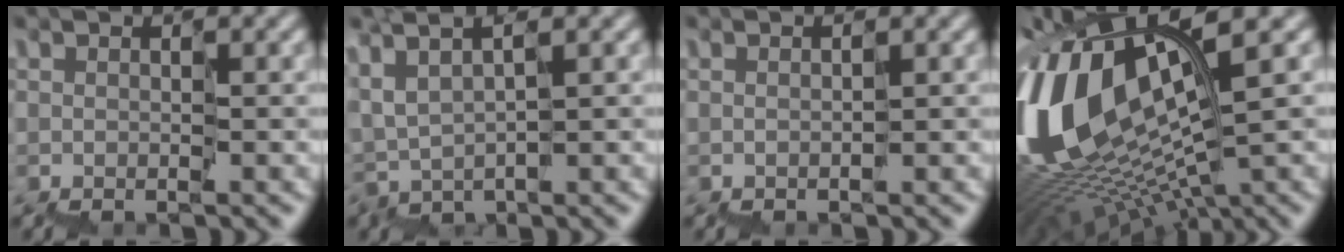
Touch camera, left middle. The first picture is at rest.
{"total": 2.9, "force": [2.0, 0.6, 1.9], "torque": [-0.058, 0.012, 0.043]}
{"total": 0.5, "force": [-0.3, -0.3, 0.3], "torque": [0.002, 0.003, 0.002]}
{"total": 13.6, "force": [2.9, 5.2, 12.3], "torque": [-0.277, 0.011, 0.071]}